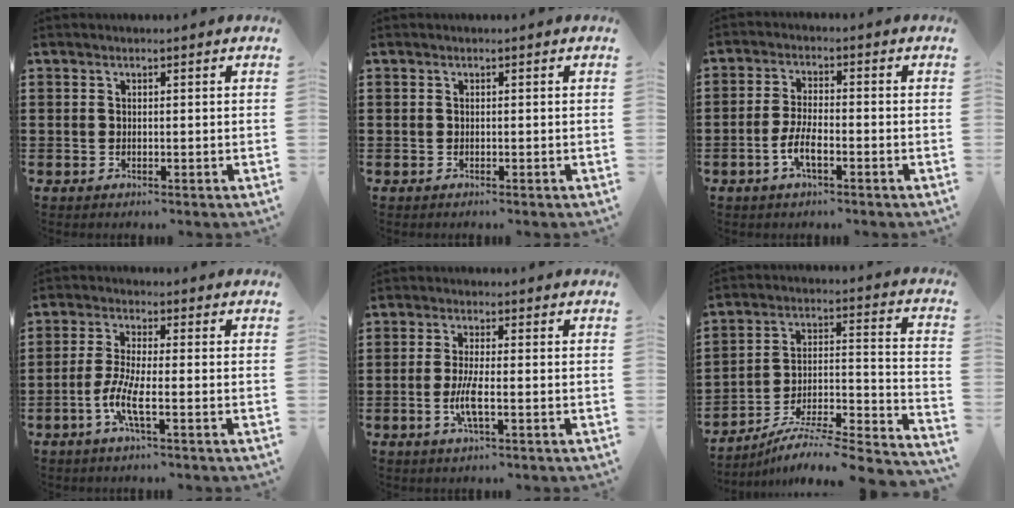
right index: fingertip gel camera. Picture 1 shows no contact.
{"total": 0.0}
{"total": 4.5, "force": [-2.0, 1.4, 3.8], "torque": [-0.083, 0.000, -0.042]}
{"total": 5.9, "force": [-2.4, 1.0, 5.3], "torque": [-0.123, -0.012, -0.053]}
{"total": 4.2, "force": [-1.1, 0.7, 4.0], "torque": [-0.089, -0.009, -0.025]}
{"total": 6.0, "force": [-5.0, 0.5, 3.4], "torque": [-0.058, -0.012, -0.104]}